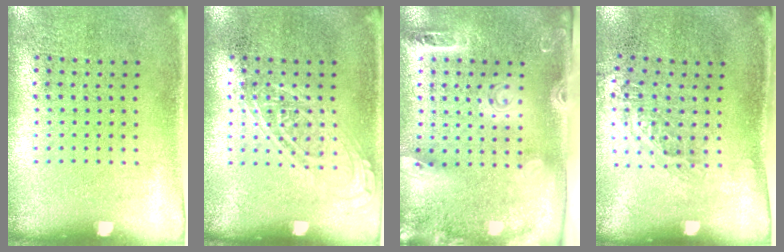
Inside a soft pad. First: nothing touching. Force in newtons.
{"total": 1.0, "press": 1.0, "slide": 0.2}
{"total": 2.7, "press": 2.0, "slide": 1.8}
{"total": 0.8, "press": 0.8, "slide": 0.3}